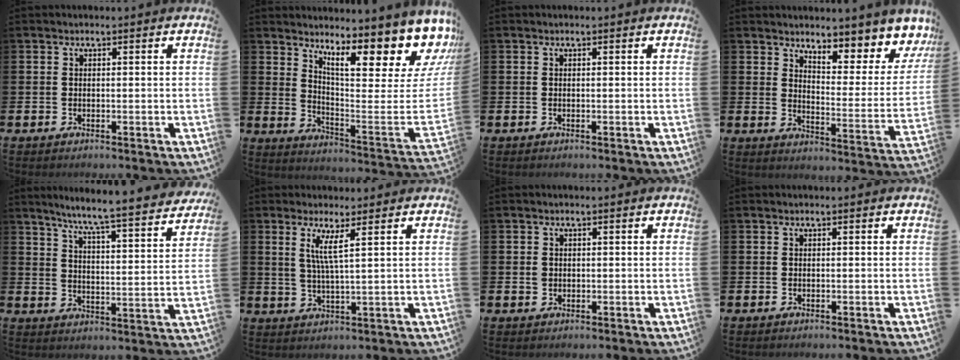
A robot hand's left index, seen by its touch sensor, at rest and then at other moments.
{"total": 11.2, "force": [8.6, 3.1, 6.4], "torque": [-0.107, -0.094, 0.136]}
{"total": 0.0}
{"total": 6.5, "force": [6.3, 1.4, 1.0], "torque": [-0.024, -0.066, 0.102]}
{"total": 6.9, "force": [6.3, -0.3, 2.8], "torque": [-0.072, -0.055, 0.101]}
{"total": 3.9, "force": [2.4, -0.3, 3.1], "torque": [-0.066, -0.010, 0.039]}
{"total": 1.1, "force": [0.3, 1.0, 0.4], "torque": [-0.007, 0.009, 0.003]}
{"total": 0.0}